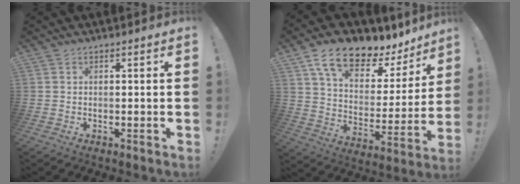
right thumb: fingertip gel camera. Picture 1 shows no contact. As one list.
[{"total": 15.6, "force": [11.2, 6.9, 8.3], "torque": [-0.135, -0.078, 0.195]}]